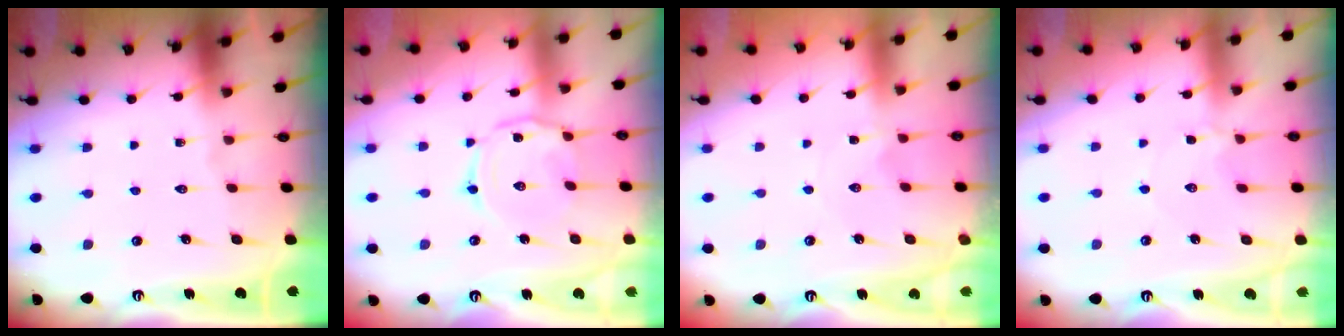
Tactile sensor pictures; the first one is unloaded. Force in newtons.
{"total": 5.2, "press": 5.1, "slide": 0.4}
{"total": 0.9, "press": 0.9, "slide": 0.1}
{"total": 2.2, "press": 2.1, "slide": 0.3}